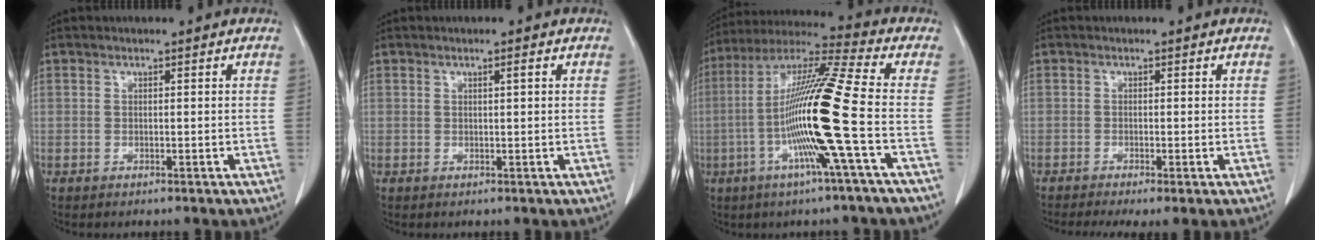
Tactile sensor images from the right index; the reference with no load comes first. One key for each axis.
{"total": 0.9, "fx": 0.4, "fy": 0.0, "fz": 0.9, "tx": -0.014, "ty": 0.001, "tz": 0.006}
{"total": 17.1, "fx": -3.9, "fy": -1.8, "fz": 16.5, "tx": -0.316, "ty": -0.007, "tz": -0.089}
{"total": 4.3, "fx": -2.9, "fy": 0.6, "fz": 3.1, "tx": -0.051, "ty": -0.015, "tz": -0.048}